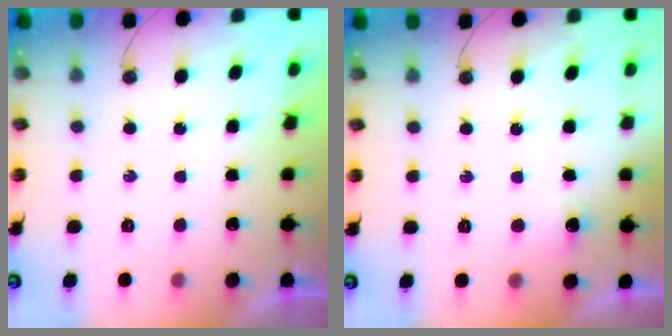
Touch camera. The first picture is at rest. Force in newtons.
{"total": 3.9, "press": 3.8, "slide": 1.0}